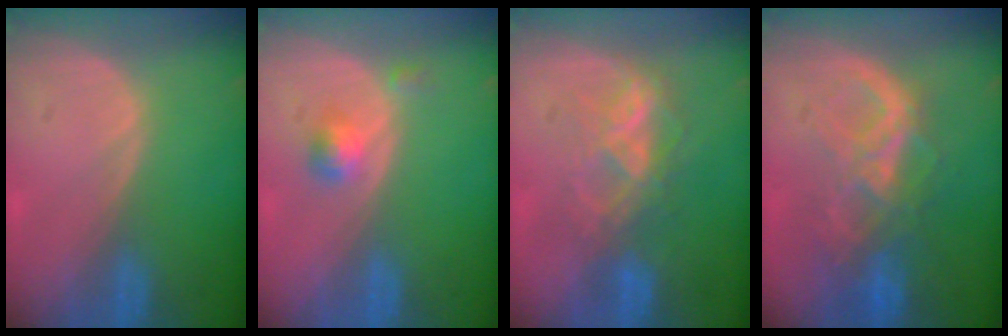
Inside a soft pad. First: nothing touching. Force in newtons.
{"total": 2.6, "press": 2.4, "slide": 1.1}
{"total": 5.9, "press": 5.8, "slide": 1.1}
{"total": 8.6, "press": 7.5, "slide": 4.2}